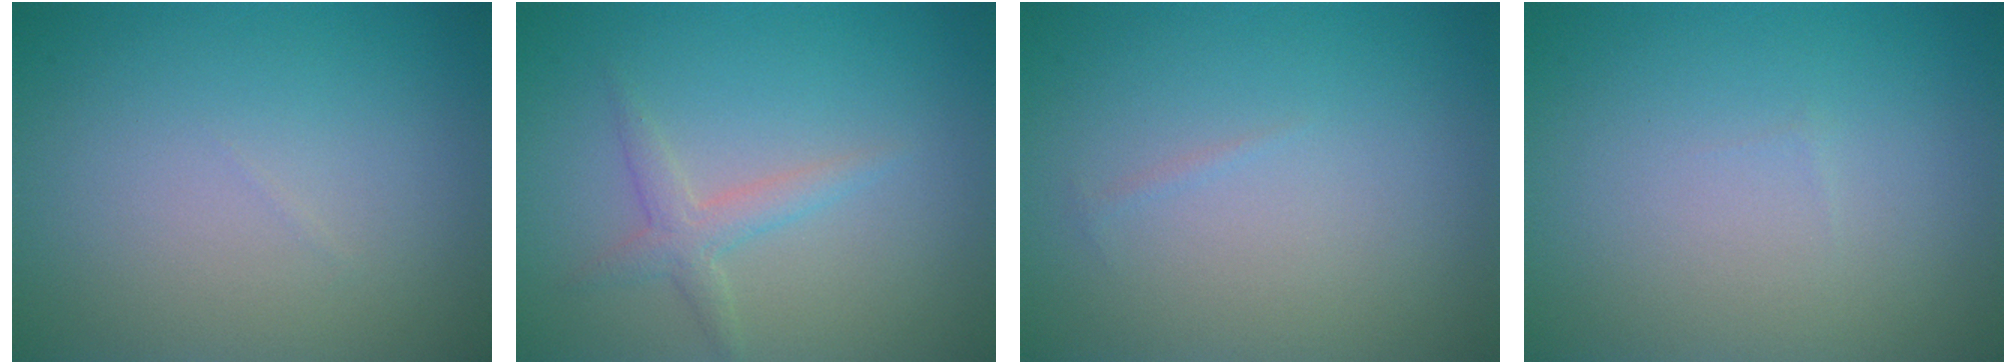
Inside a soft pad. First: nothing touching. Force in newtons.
{"total": 1.9, "press": 1.9, "slide": 0.0}
{"total": 0.8, "press": 0.8, "slide": 0.2}
{"total": 0.0}